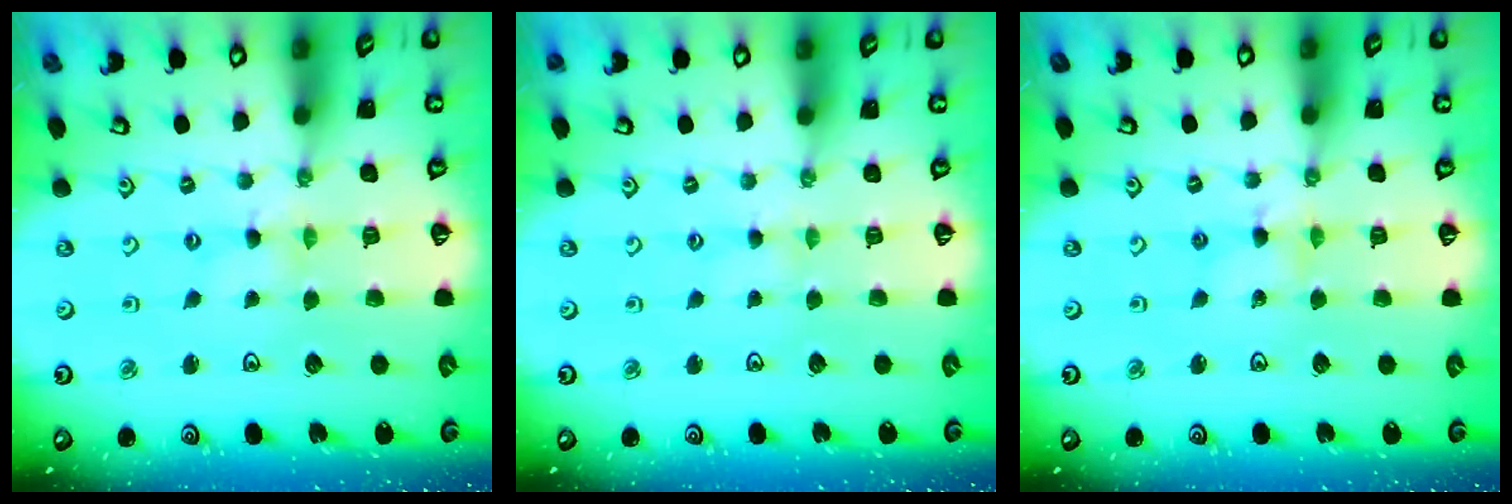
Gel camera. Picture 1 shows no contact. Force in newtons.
{"total": 1.5, "press": 1.5, "slide": 0.3}
{"total": 2.6, "press": 2.6, "slide": 0.3}